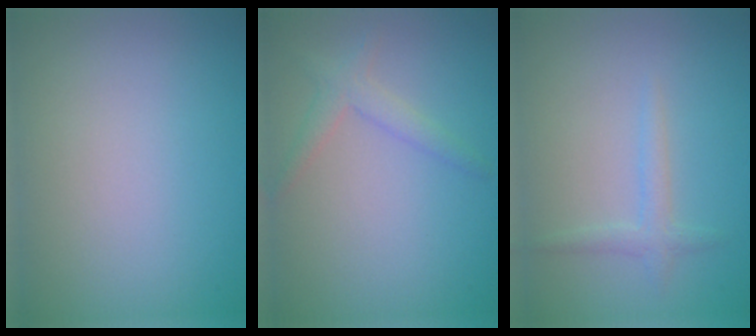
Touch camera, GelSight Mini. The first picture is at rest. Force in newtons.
{"total": 2.0, "press": 2.0, "slide": 0.1}
{"total": 1.5, "press": 1.4, "slide": 0.1}